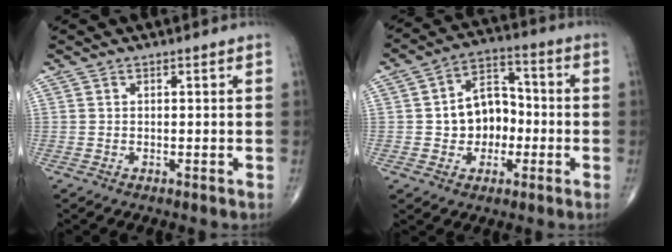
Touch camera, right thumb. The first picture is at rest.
{"total": 10.5, "force": [-1.4, 8.1, 6.6], "torque": [-0.059, 0.036, -0.026]}